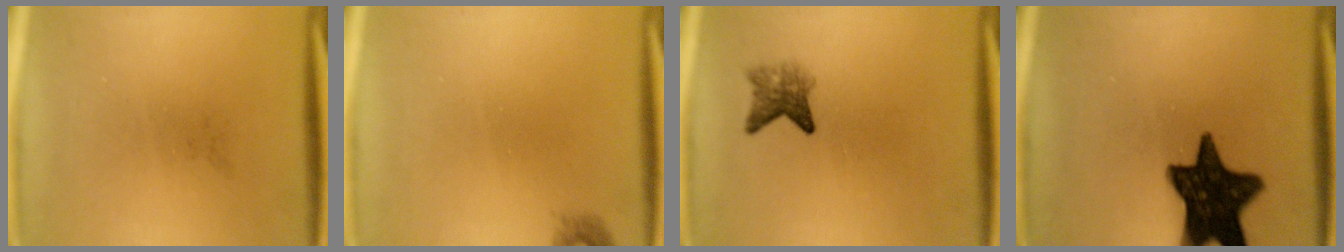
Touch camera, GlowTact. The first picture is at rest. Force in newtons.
{"total": 0.9}
{"total": 3.0}
{"total": 15.1}